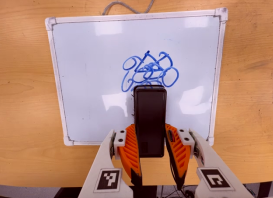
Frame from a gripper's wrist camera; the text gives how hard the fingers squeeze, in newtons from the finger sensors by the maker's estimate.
{"total": 5.9, "left": 4.3, "right": 7.6}